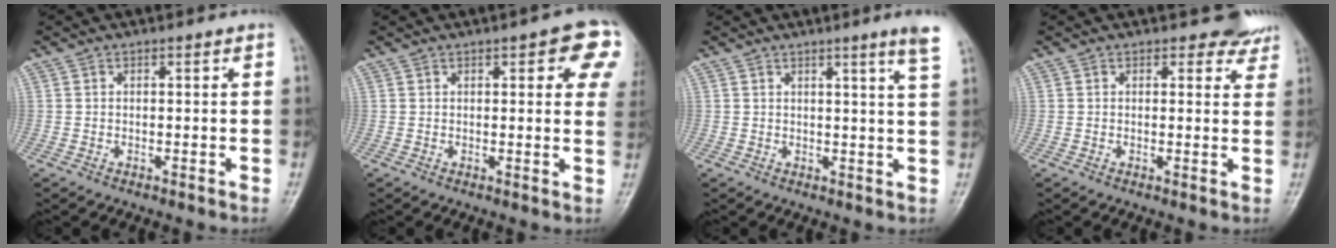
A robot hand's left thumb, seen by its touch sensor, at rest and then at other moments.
{"total": 9.6, "force": [3.9, 3.2, 8.1], "torque": [-0.060, -0.006, 0.037]}
{"total": 5.2, "force": [3.4, -0.7, 3.9], "torque": [-0.052, -0.022, 0.042]}
{"total": 4.3, "force": [3.9, 1.8, -0.4], "torque": [0.039, -0.030, 0.027]}